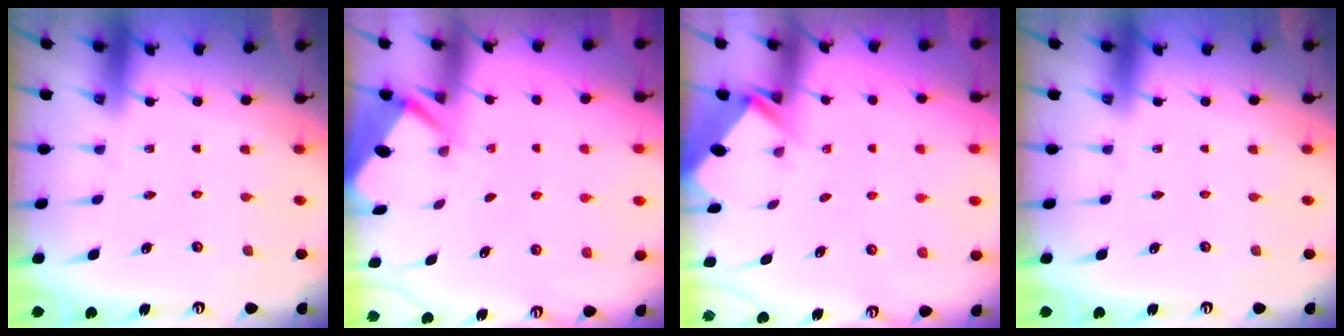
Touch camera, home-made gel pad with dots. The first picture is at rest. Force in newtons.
{"total": 2.4, "press": 2.4, "slide": 0.1}
{"total": 2.7, "press": 2.7, "slide": 0.2}
{"total": 0.0}